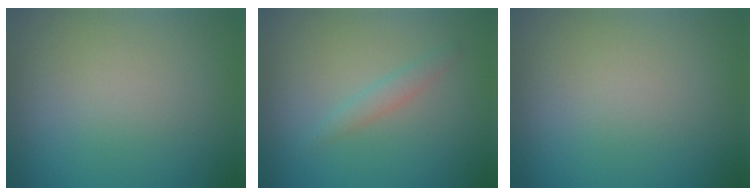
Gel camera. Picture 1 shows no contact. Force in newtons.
{"total": 1.3, "press": 1.3, "slide": 0.0}
{"total": 0.0}